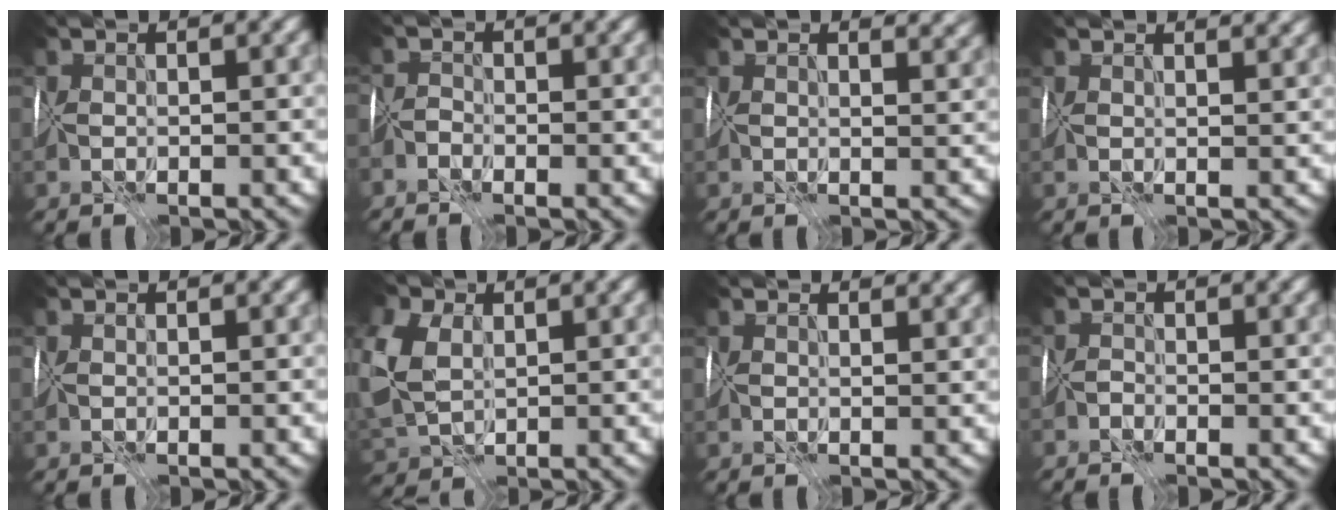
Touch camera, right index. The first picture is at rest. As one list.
[{"total": 1.0, "force": [-1.0, -0.2, 0.0], "torque": [0.002, 0.006, -0.026]}, {"total": 5.0, "force": [2.7, 2.7, 3.2], "torque": [-0.037, 0.007, 0.046]}, {"total": 4.5, "force": [2.9, 2.1, 2.7], "torque": [-0.032, 0.012, 0.048]}, {"total": 0.0}, {"total": 7.6, "force": [1.5, 5.7, 4.9], "torque": [-0.129, 0.006, 0.030]}, {"total": 3.1, "force": [1.9, 1.9, 1.6], "torque": [-0.022, 0.004, 0.031]}, {"total": 1.0, "force": [-0.5, -0.8, -0.5], "torque": [0.007, 0.006, -0.012]}]